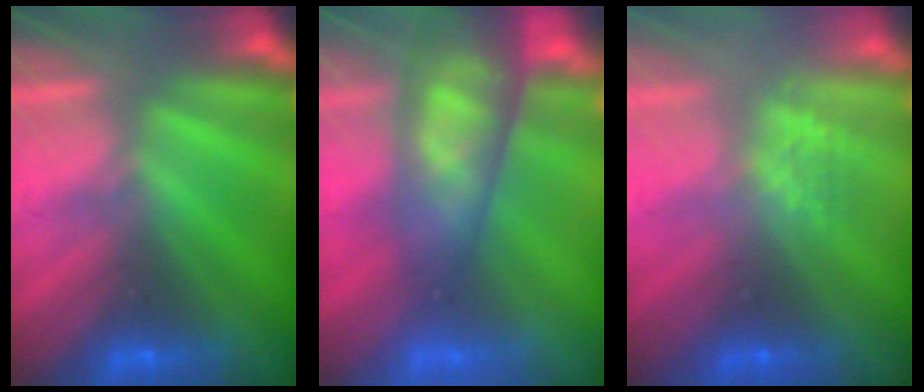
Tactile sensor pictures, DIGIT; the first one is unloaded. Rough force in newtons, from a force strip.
{"total": 10.1}
{"total": 2.8}